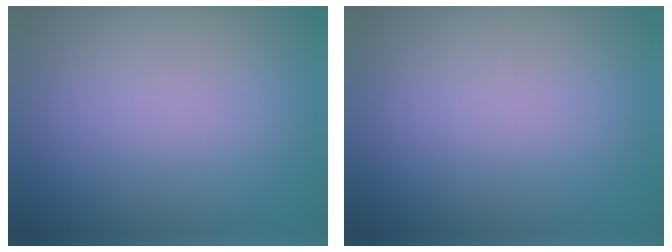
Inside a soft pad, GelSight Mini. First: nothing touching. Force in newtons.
{"total": 0.0}